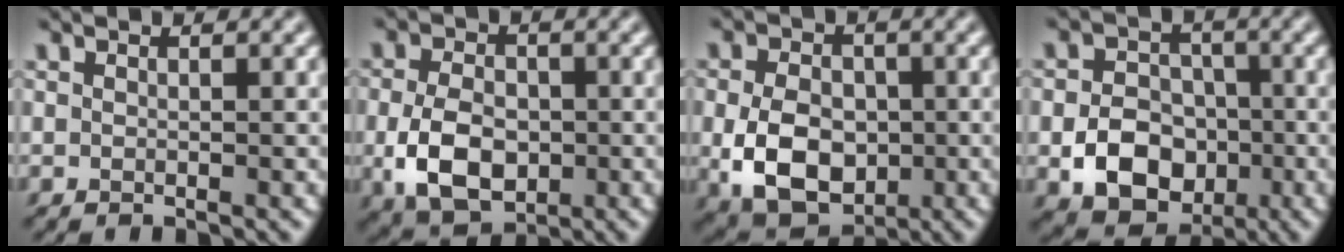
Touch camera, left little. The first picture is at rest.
{"total": 6.3, "force": [-1.4, 4.2, 4.4], "torque": [-0.095, -0.009, -0.027]}
{"total": 7.8, "force": [-1.4, 5.6, 5.3], "torque": [-0.112, -0.014, -0.026]}
{"total": 7.0, "force": [-2.2, 5.3, 3.9], "torque": [-0.068, -0.007, -0.041]}